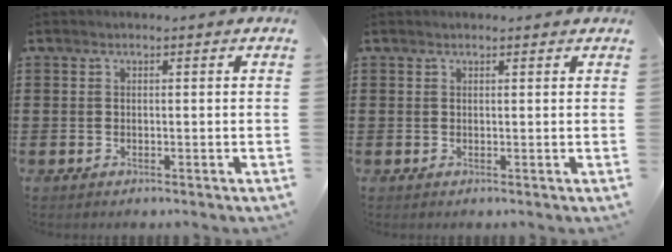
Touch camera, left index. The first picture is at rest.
{"total": 0.6, "force": [0.5, 0.4, 0.0], "torque": [-0.003, 0.002, 0.010]}